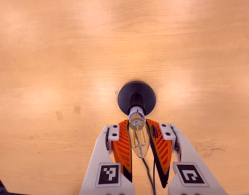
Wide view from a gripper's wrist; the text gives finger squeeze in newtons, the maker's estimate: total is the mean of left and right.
{"total": 21.2, "left": 20.1, "right": 22.2}